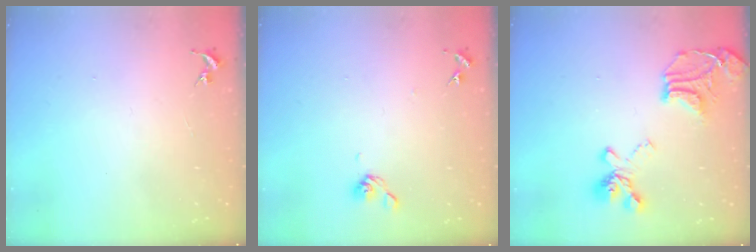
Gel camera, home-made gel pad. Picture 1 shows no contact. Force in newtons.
{"total": 4.8, "press": 4.7, "slide": 0.8}
{"total": 20.2, "press": 20.1, "slide": 2.1}